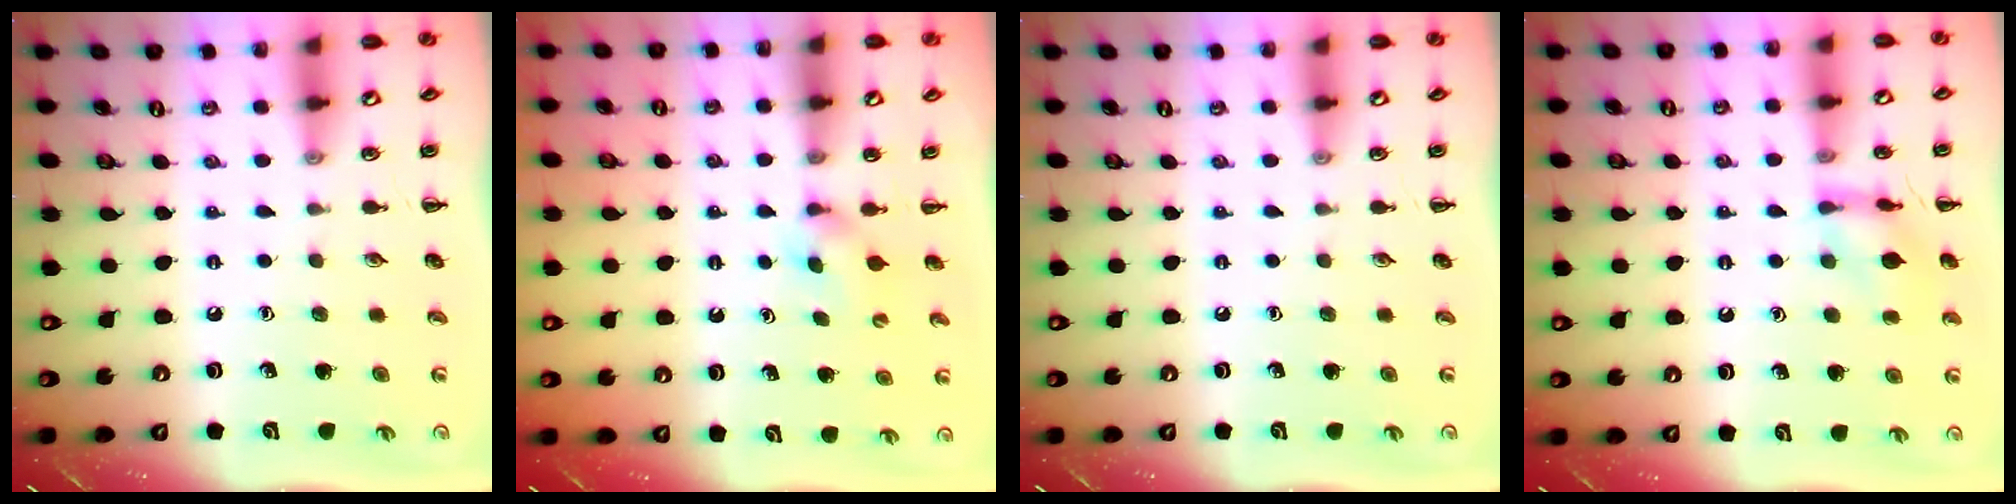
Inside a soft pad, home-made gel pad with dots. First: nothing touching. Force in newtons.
{"total": 3.0, "press": 2.8, "slide": 0.9}
{"total": 0.0}
{"total": 11.4, "press": 11.4, "slide": 0.9}